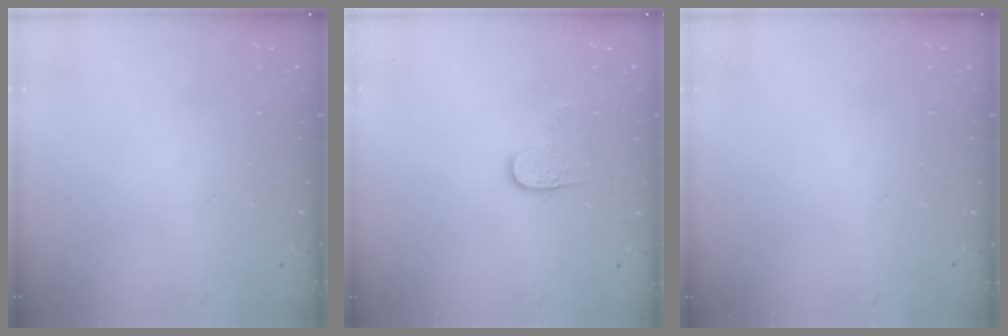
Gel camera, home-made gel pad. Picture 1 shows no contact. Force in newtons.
{"total": 4.7, "press": 4.7, "slide": 0.4}
{"total": 0.0}